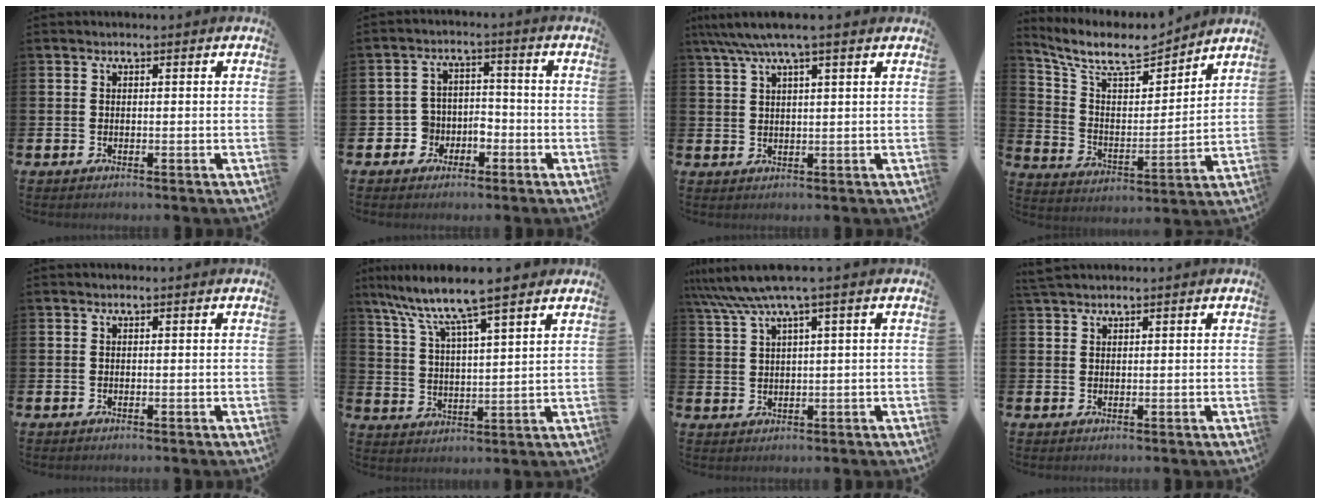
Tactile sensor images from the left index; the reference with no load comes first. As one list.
[{"total": 4.0, "force": [-2.2, 3.3, 0.5], "torque": [-0.029, 0.010, -0.046]}, {"total": 5.2, "force": [4.3, 0.5, 2.9], "torque": [-0.062, -0.007, 0.077]}, {"total": 8.9, "force": [7.8, 2.6, 3.3], "torque": [-0.107, -0.053, 0.137]}, {"total": 0.0}, {"total": 9.0, "force": [7.9, 0.8, 4.3], "torque": [-0.115, -0.038, 0.137]}, {"total": 5.6, "force": [3.7, 0.3, 4.3], "torque": [-0.092, -0.002, 0.063]}, {"total": 1.7, "force": [1.6, 0.3, 0.4], "torque": [-0.007, 0.002, 0.029]}]